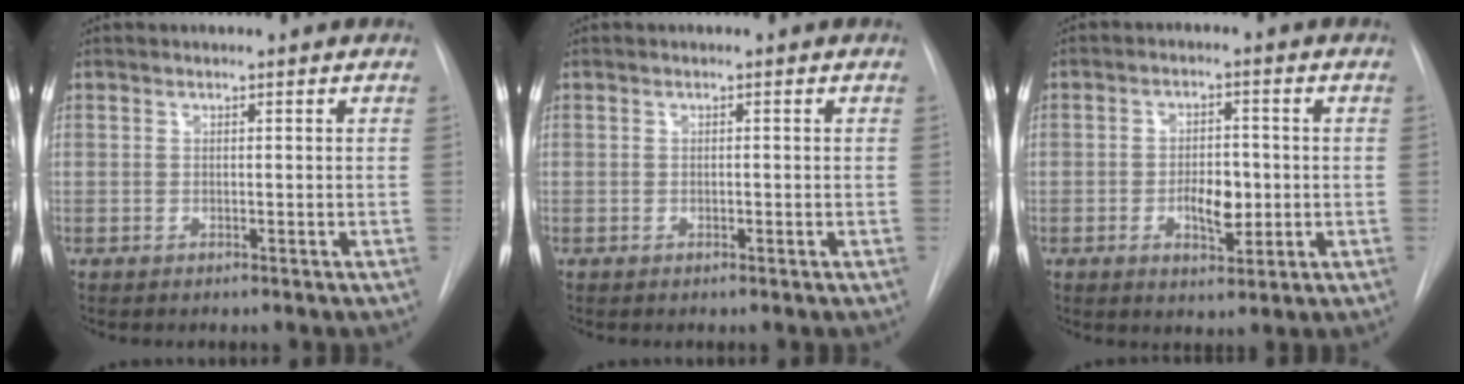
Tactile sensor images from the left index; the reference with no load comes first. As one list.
[{"total": 1.1, "force": [-1.0, 0.1, 0.2], "torque": [-0.003, -0.004, -0.015]}, {"total": 5.6, "force": [-1.9, 2.5, 4.7], "torque": [-0.075, -0.005, -0.023]}]